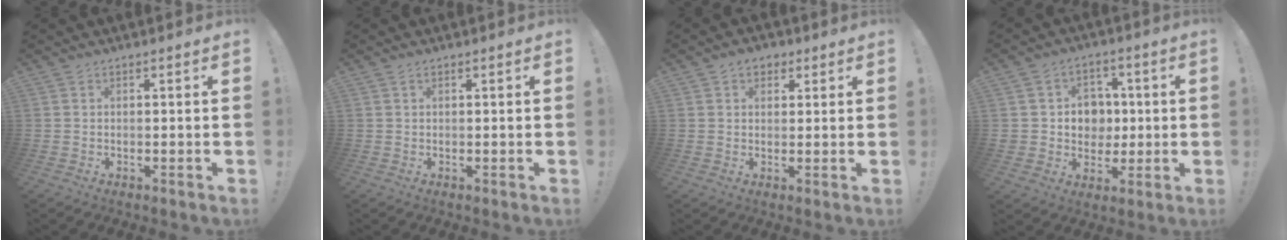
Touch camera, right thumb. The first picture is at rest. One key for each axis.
{"total": 0.6, "fx": 0.4, "fy": 0.3, "fz": 0.4, "tx": -0.009, "ty": 0.001, "tz": 0.007}
{"total": 4.3, "fx": 2.0, "fy": 3.3, "fz": 1.9, "tx": -0.019, "ty": -0.003, "tz": 0.034}
{"total": 9.2, "fx": 0.5, "fy": 8.9, "fz": 2.4, "tx": -0.030, "ty": -0.001, "tz": 0.021}